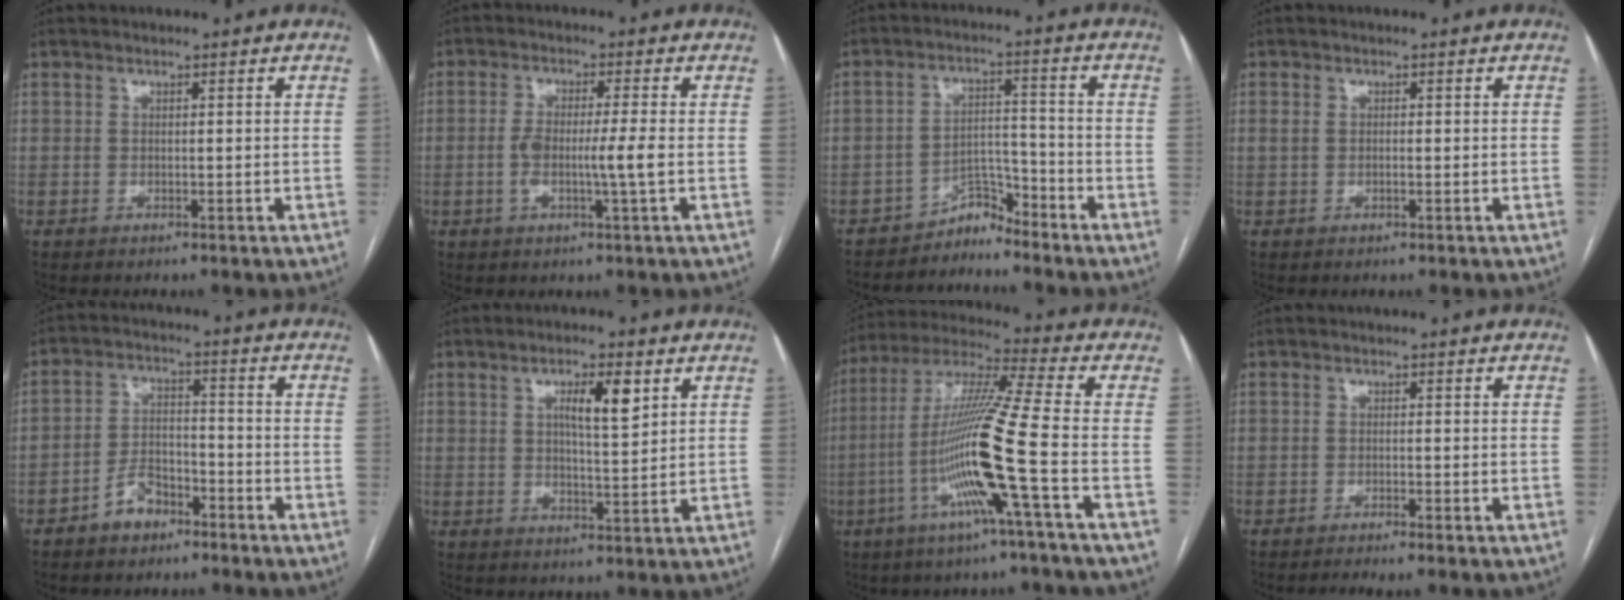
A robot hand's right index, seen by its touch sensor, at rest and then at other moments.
{"total": 5.9, "force": [-0.9, 0.0, 5.8], "torque": [-0.112, 0.002, -0.016]}
{"total": 4.1, "force": [-4.0, 1.2, -0.2], "torque": [0.015, 0.015, -0.066]}
{"total": 1.6, "force": [0.1, 1.0, 1.3], "torque": [-0.033, 0.011, 0.004]}
{"total": 5.8, "force": [-3.9, 3.4, 2.7], "torque": [-0.050, 0.018, -0.066]}
{"total": 6.1, "force": [2.5, 1.2, 5.4], "torque": [-0.093, 0.003, 0.042]}
{"total": 15.3, "force": [-4.6, -2.0, 14.4], "torque": [-0.286, -0.007, -0.099]}
{"total": 2.5, "force": [-2.0, -0.2, 1.5], "torque": [-0.024, -0.001, -0.032]}